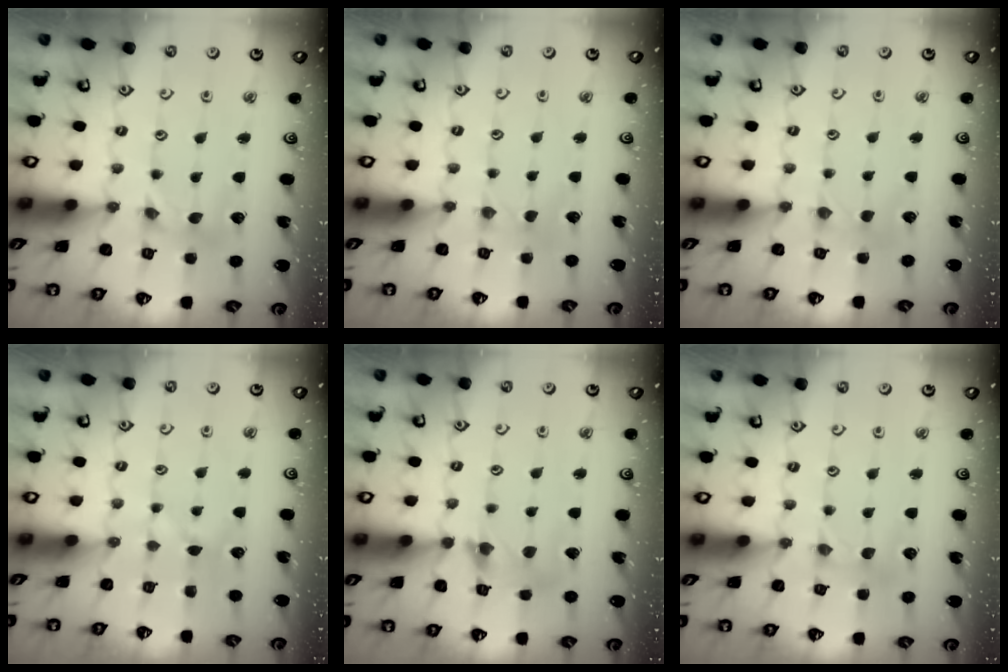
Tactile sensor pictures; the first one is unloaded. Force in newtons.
{"total": 0.0}
{"total": 2.8, "press": 2.7, "slide": 0.5}
{"total": 2.9, "press": 2.9, "slide": 0.5}
{"total": 6.3, "press": 6.3, "slide": 0.7}
{"total": 2.2, "press": 2.2, "slide": 0.4}